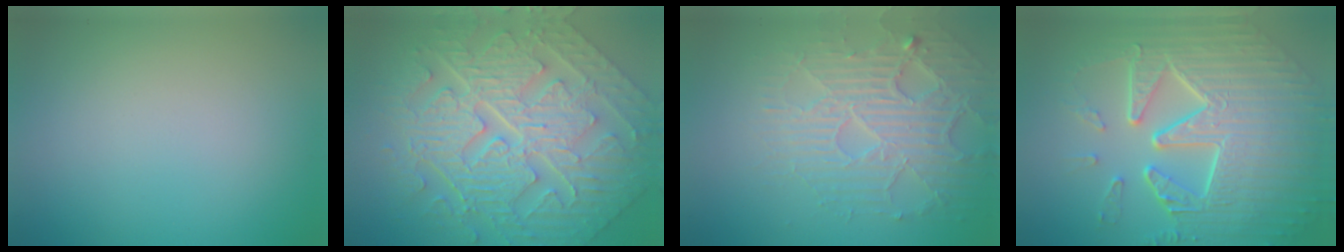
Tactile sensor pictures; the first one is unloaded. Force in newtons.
{"total": 11.0, "press": 7.8, "slide": 7.8}
{"total": 5.3, "press": 4.4, "slide": 3.0}
{"total": 10.0, "press": 6.8, "slide": 7.3}